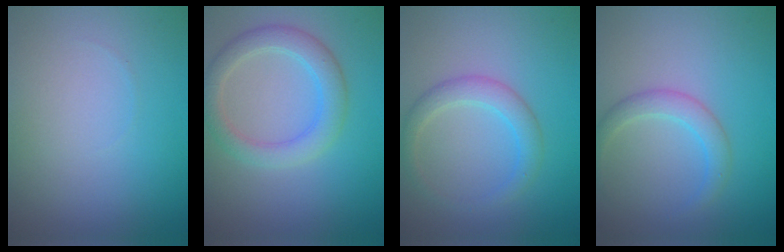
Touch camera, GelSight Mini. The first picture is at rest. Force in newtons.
{"total": 3.6, "press": 3.6, "slide": 0.1}
{"total": 2.7, "press": 2.6, "slide": 0.2}
{"total": 2.3, "press": 2.3, "slide": 0.0}